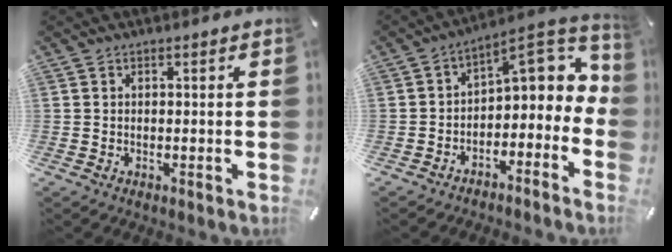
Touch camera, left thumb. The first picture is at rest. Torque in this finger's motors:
{"motor_torque": [-0.25, 0.88, 0.70, 0.64, 0.08]}